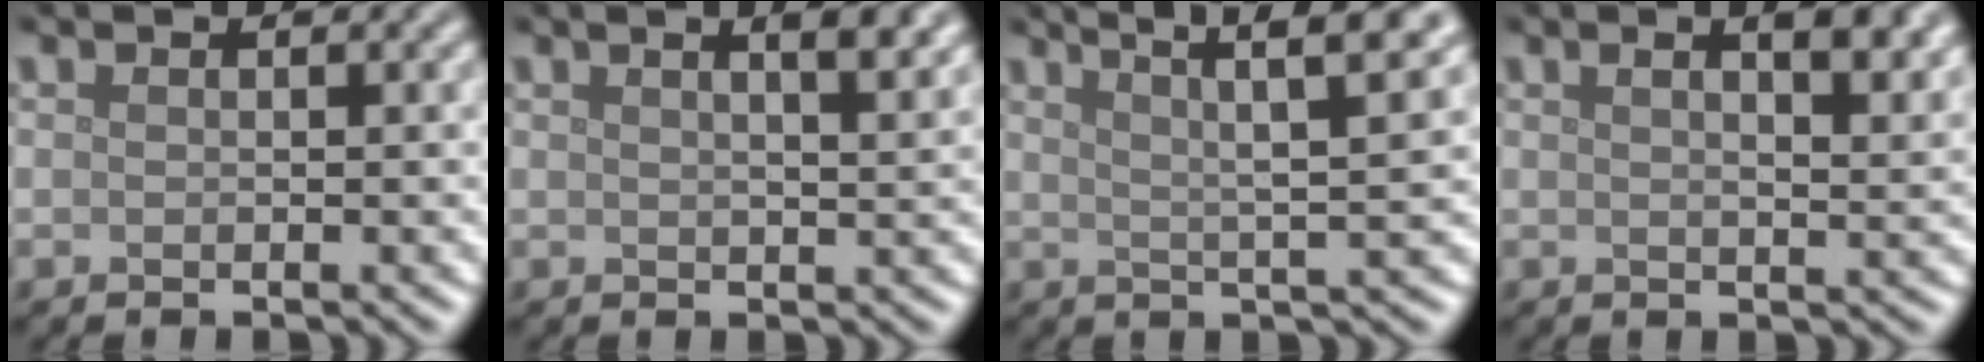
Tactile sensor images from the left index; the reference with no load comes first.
{"total": 4.7, "force": [2.6, 1.9, 3.4], "torque": [-0.015, 0.026, 0.010]}
{"total": 7.2, "force": [4.3, 1.2, 5.7], "torque": [-0.083, 0.025, 0.055]}
{"total": 5.8, "force": [2.7, 2.0, 4.7], "torque": [-0.040, 0.020, 0.017]}